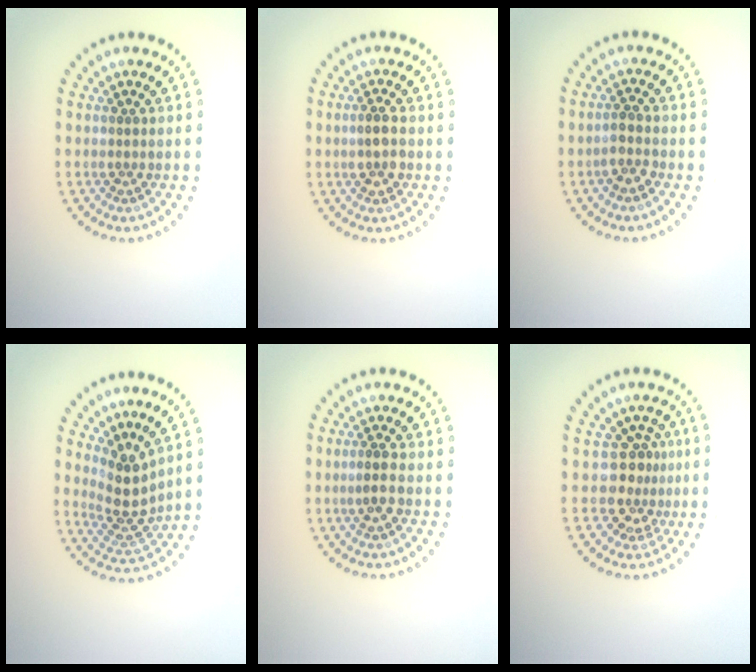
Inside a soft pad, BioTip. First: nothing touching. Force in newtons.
{"total": 2.1, "press": 2.1, "slide": 0.5}
{"total": 1.7, "press": 1.4, "slide": 0.9}
{"total": 3.5, "press": 2.6, "slide": 2.3}
{"total": 1.8, "press": 1.7, "slide": 0.6}
{"total": 2.8, "press": 2.3, "slide": 1.7}